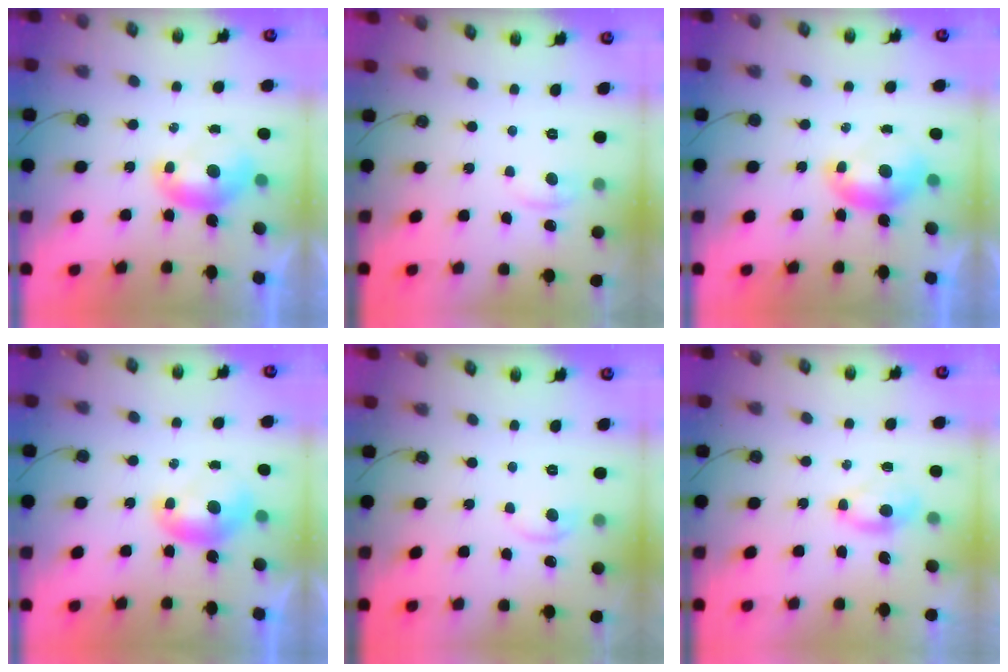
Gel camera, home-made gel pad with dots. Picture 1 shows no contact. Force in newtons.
{"total": 0.7, "press": 0.3, "slide": 0.6}
{"total": 0.0}
{"total": 0.0}
{"total": 1.6, "press": 1.3, "slide": 0.9}
{"total": 1.2, "press": 1.1, "slide": 0.5}